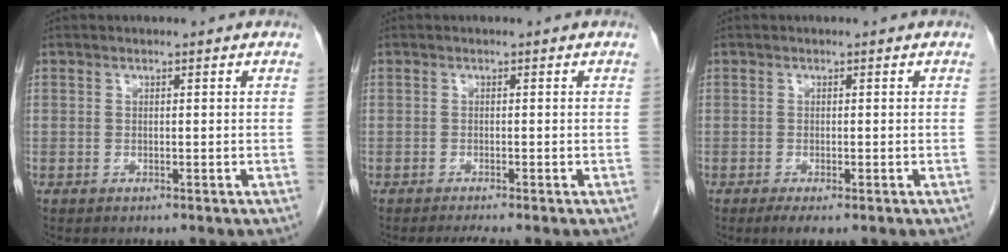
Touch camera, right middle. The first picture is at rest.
{"total": 2.2, "force": [-1.9, -0.5, 1.1], "torque": [-0.016, -0.004, -0.031]}
{"total": 2.5, "force": [-1.5, 0.6, 1.9], "torque": [-0.029, -0.005, -0.022]}